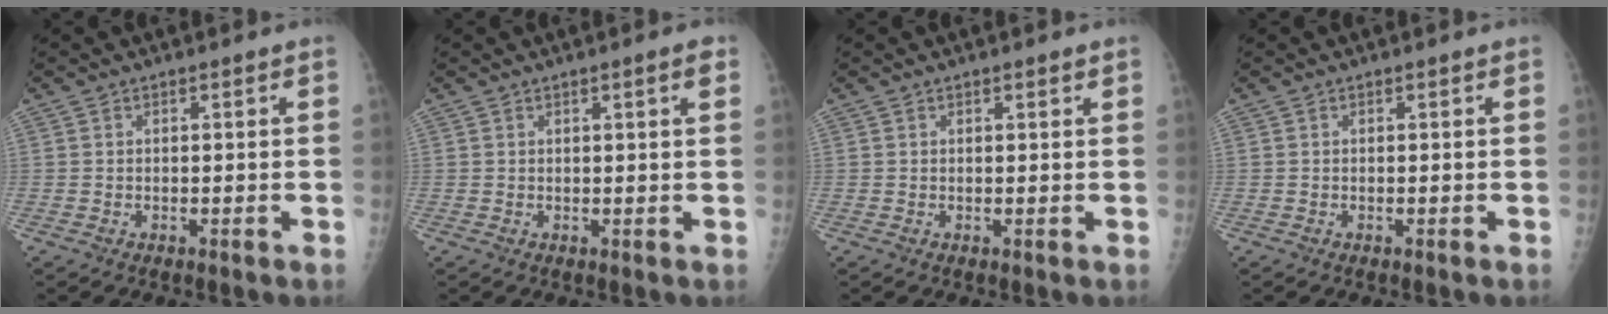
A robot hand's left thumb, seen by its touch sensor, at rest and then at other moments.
{"total": 2.3, "force": [1.1, 0.1, 2.0], "torque": [-0.027, -0.002, 0.015]}
{"total": 1.0, "force": [0.7, 0.3, 0.7], "torque": [-0.008, -0.002, 0.010]}
{"total": 0.0}